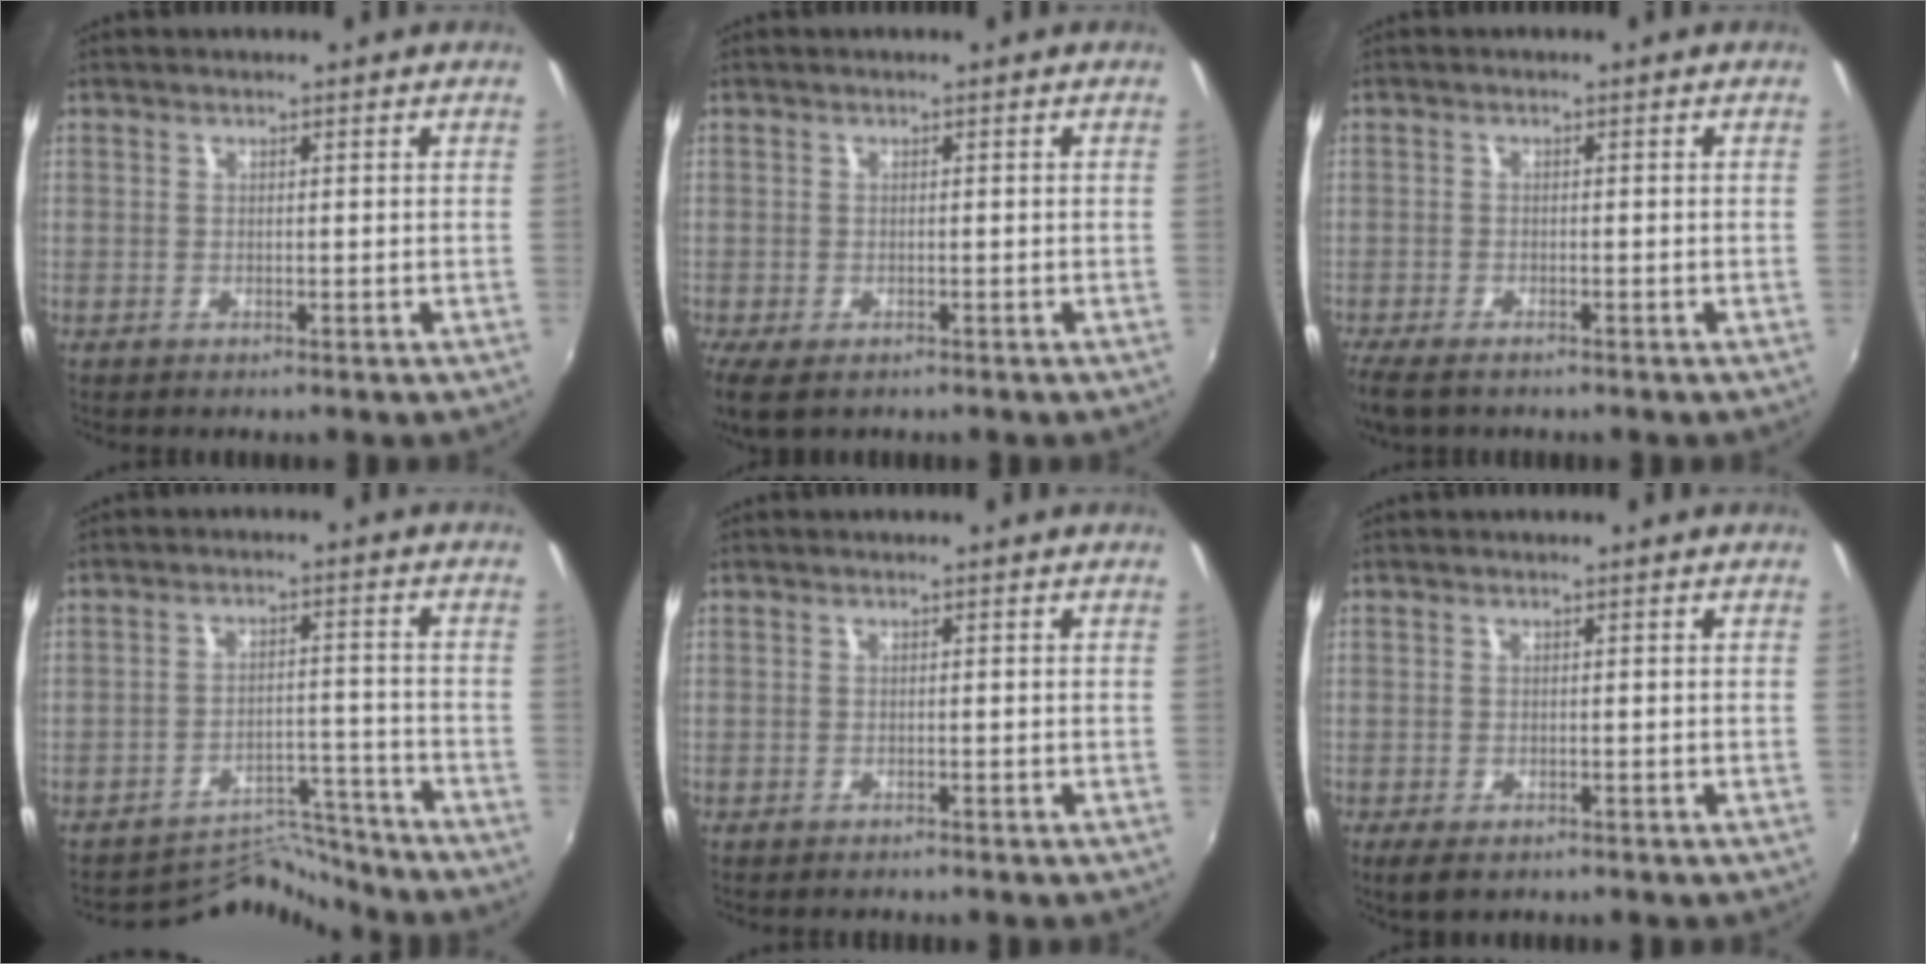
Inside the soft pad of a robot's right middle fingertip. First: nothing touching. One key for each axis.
{"total": 4.8, "fx": -2.9, "fy": 2.1, "fz": 3.2, "tx": -0.067, "ty": -0.023, "tz": -0.046}
{"total": 6.0, "fx": -4.6, "fy": 1.9, "fz": 3.3, "tx": -0.082, "ty": -0.030, "tz": -0.086}
{"total": 8.1, "fx": -8.0, "fy": 0.5, "fz": -1.3, "tx": 0.006, "ty": 0.027, "tz": -0.129}
{"total": 0.8, "fx": -0.8, "fy": 0.2, "fz": 0.1, "tx": -0.004, "ty": -0.001, "tz": -0.011}
{"total": 3.0, "fx": -1.9, "fy": 1.4, "fz": 1.9, "tx": -0.037, "ty": -0.013, "tz": -0.029}